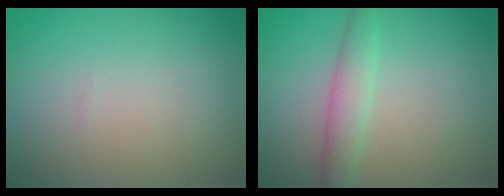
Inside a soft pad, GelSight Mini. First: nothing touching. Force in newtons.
{"total": 2.2, "press": 2.2, "slide": 0.1}